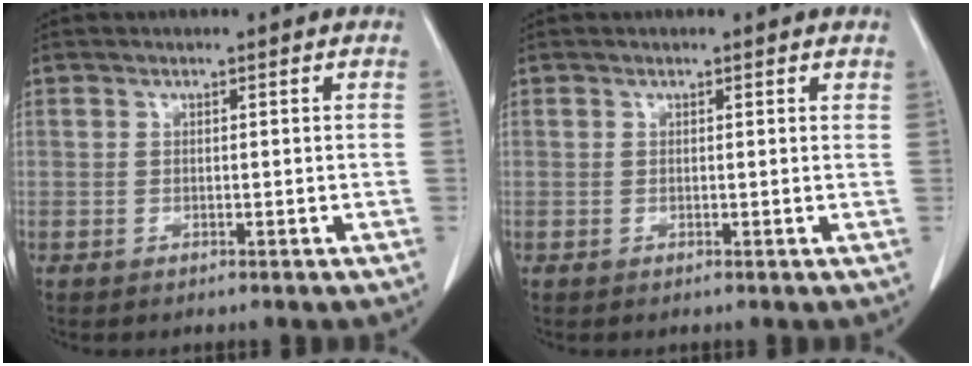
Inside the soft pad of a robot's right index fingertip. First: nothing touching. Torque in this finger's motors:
{"motor_torque": [-0.06, 0.03, -0.08, -0.01]}